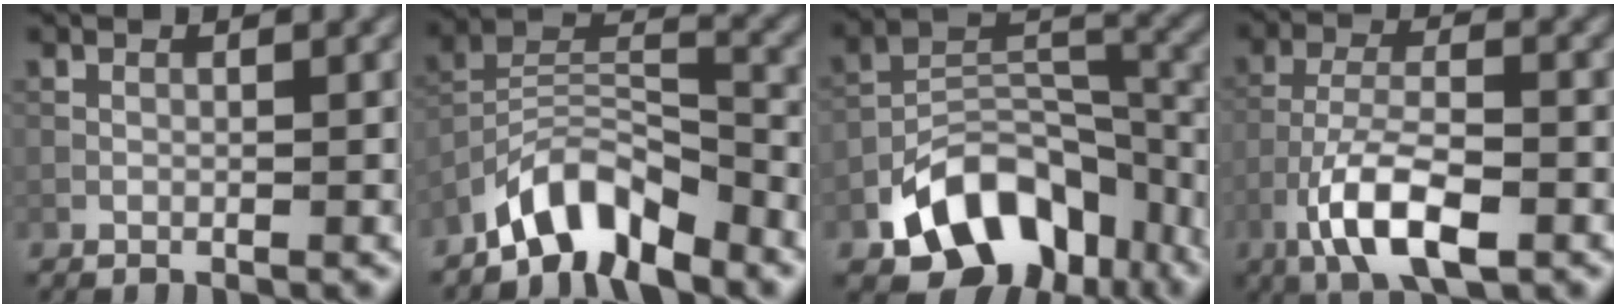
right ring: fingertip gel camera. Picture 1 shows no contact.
{"total": 6.9, "force": [-5.5, 2.4, 3.4], "torque": [-0.050, 0.006, -0.111]}
{"total": 11.0, "force": [-6.4, 6.6, 6.1], "torque": [-0.086, 0.002, -0.115]}
{"total": 7.7, "force": [-4.0, 2.9, 6.0], "torque": [-0.116, 0.002, -0.078]}